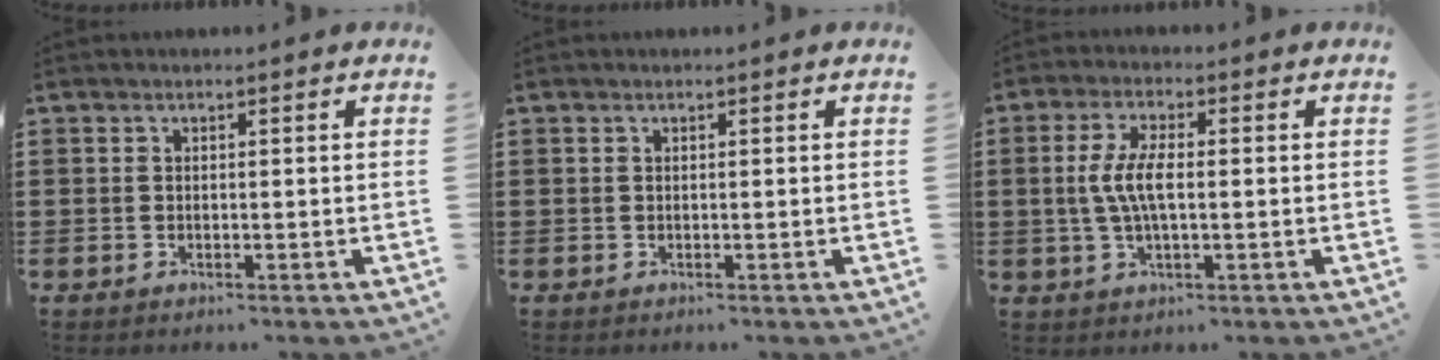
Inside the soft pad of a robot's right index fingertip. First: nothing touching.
{"total": 0.0}
{"total": 5.9, "force": [-0.2, 1.9, 5.5], "torque": [-0.128, -0.006, -0.015]}